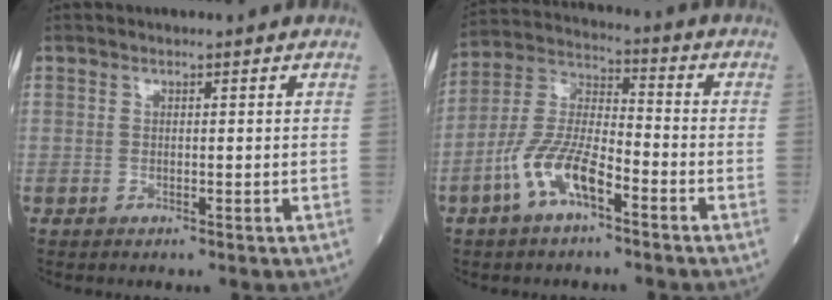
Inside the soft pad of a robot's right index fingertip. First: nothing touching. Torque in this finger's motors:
{"motor_torque": [1.31, -0.65, 0.53, 0.10]}